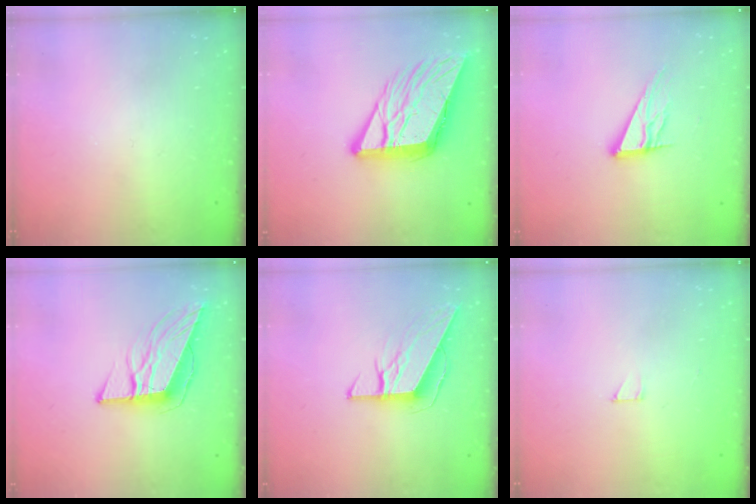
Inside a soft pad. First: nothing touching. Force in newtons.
{"total": 16.4, "press": 16.2, "slide": 2.8}
{"total": 11.5, "press": 11.4, "slide": 1.9}
{"total": 11.4, "press": 10.8, "slide": 3.6}
{"total": 8.2, "press": 8.2, "slide": 0.3}
{"total": 2.0, "press": 2.0, "slide": 0.0}